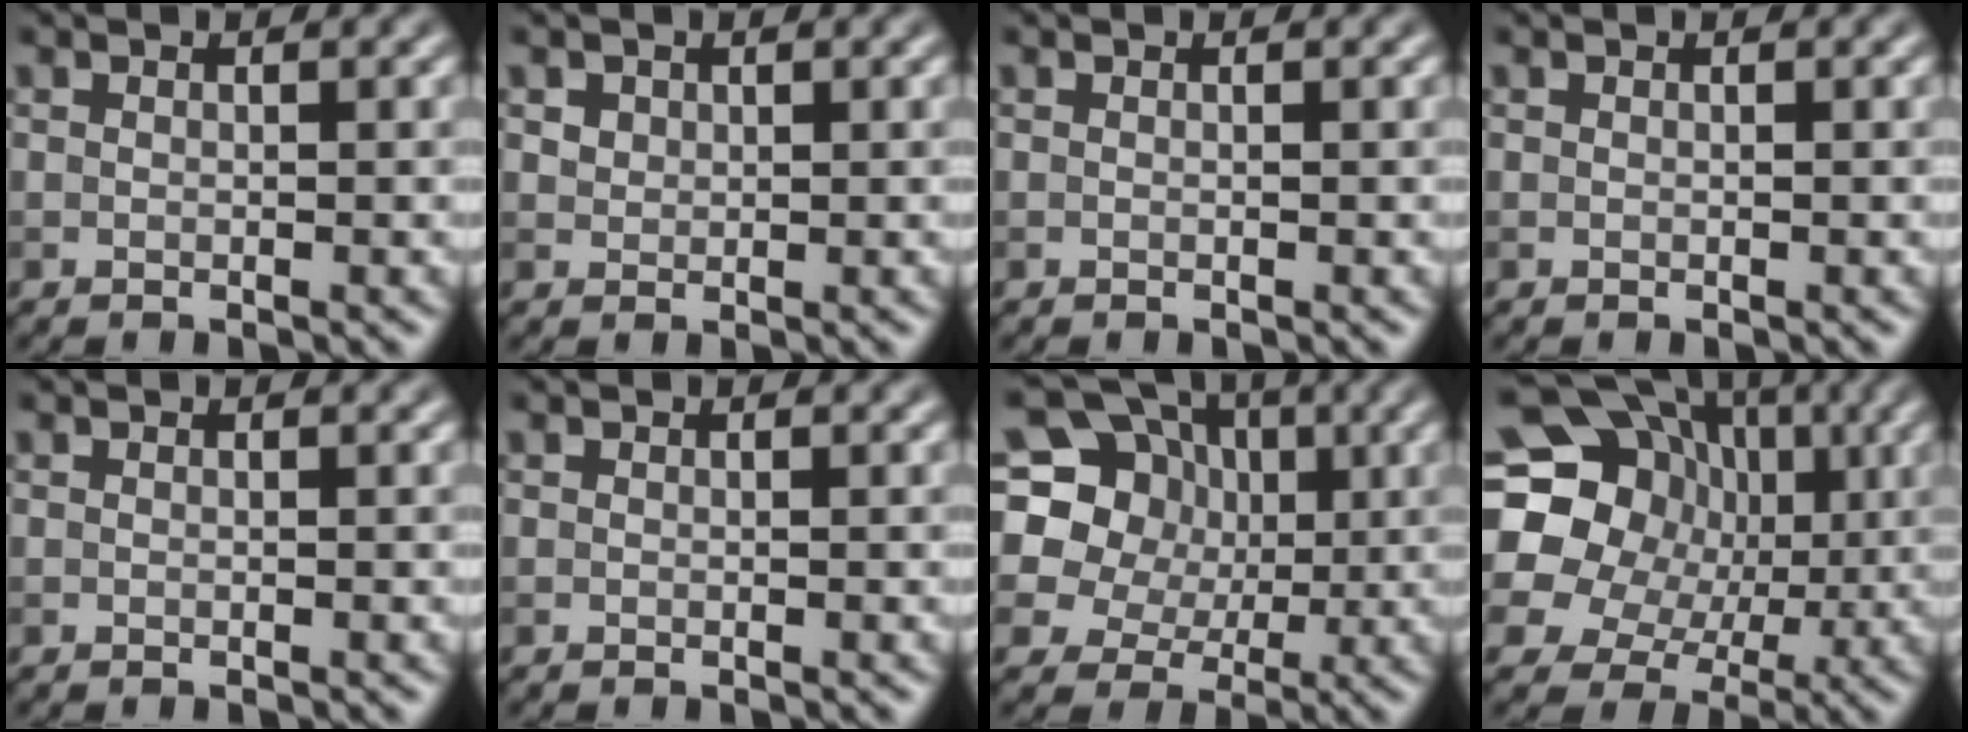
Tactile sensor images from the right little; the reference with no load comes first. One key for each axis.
{"total": 1.4, "fx": 0.8, "fy": 1.1, "fz": 0.5, "tx": -0.009, "ty": -0.006, "tz": 0.023}
{"total": 0.0}
{"total": 0.0}
{"total": 0.0}
{"total": 0.0}
{"total": 18.4, "fx": 5.9, "fy": 16.0, "fz": 7.1, "tx": -0.180, "ty": 0.055, "tz": 0.082}
{"total": 21.5, "fx": 2.8, "fy": 19.7, "fz": 8.1, "tx": -0.181, "ty": 0.017, "tz": 0.010}